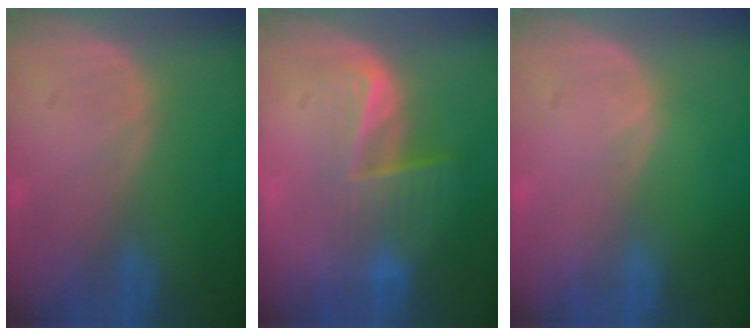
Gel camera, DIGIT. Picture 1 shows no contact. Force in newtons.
{"total": 6.9, "press": 5.6, "slide": 4.0}
{"total": 0.0}